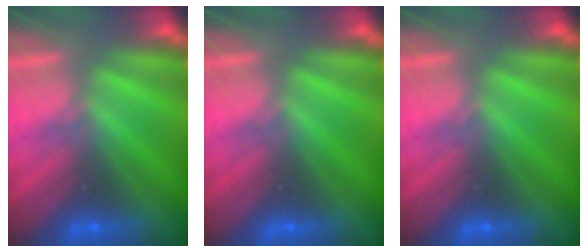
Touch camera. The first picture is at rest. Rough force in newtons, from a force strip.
{"total": 0.0}
{"total": 0.0}